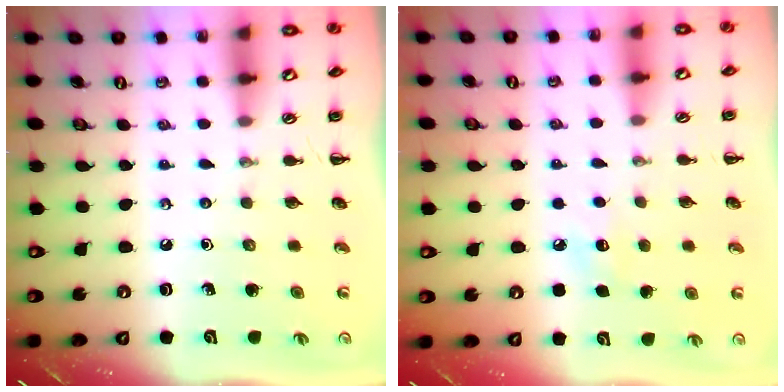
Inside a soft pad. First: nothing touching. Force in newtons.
{"total": 6.1, "press": 5.8, "slide": 1.8}